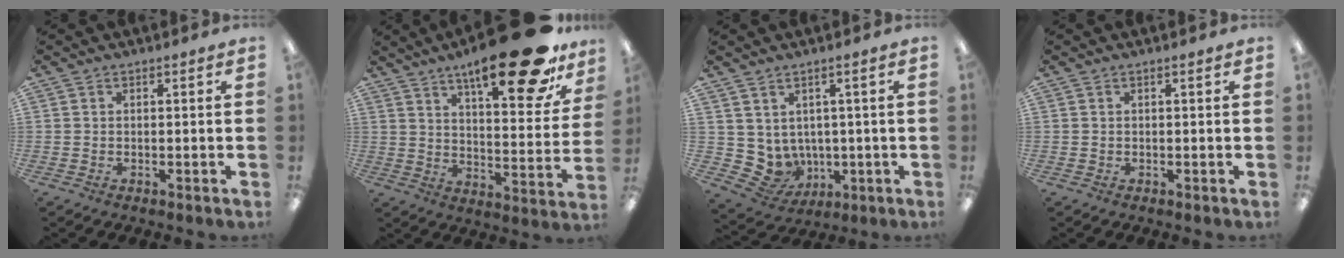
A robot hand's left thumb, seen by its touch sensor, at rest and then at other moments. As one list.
[{"total": 22.4, "force": [15.3, 6.2, 15.1], "torque": [-0.217, -0.096, 0.242]}, {"total": 5.5, "force": [2.4, 4.8, 0.9], "torque": [-0.048, -0.024, 0.059]}, {"total": 0.0}]